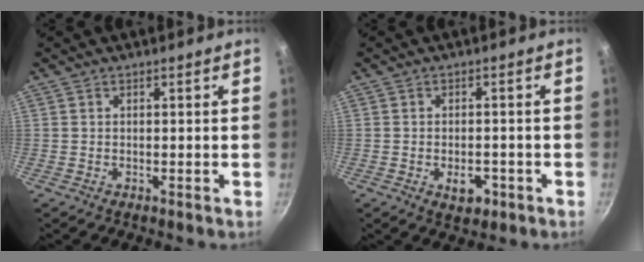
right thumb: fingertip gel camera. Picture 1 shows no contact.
{"total": 4.2, "force": [-1.7, 2.5, 3.0], "torque": [-0.031, 0.008, -0.019]}